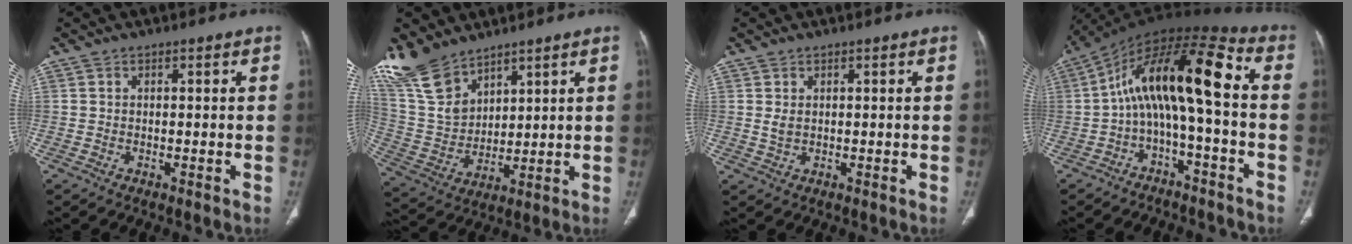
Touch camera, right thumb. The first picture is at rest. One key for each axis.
{"total": 14.2, "fx": 11.1, "fy": 7.0, "fz": 5.4, "tx": -0.096, "ty": -0.040, "tz": 0.243}
{"total": 1.5, "fx": 0.5, "fy": 1.0, "fz": 1.0, "tx": -0.020, "ty": 0.000, "tz": 0.016}
{"total": 15.4, "fx": -1.5, "fy": 4.8, "fz": 14.5, "tx": -0.245, "ty": 0.084, "tz": -0.034}